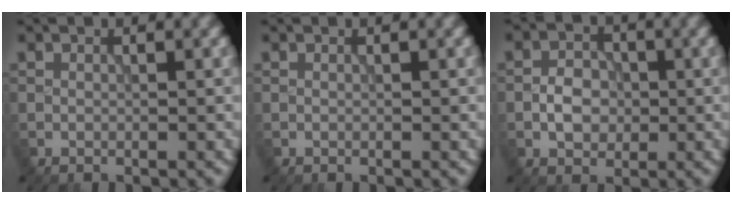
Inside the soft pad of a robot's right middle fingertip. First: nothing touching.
{"total": 0.0}
{"total": 2.9, "force": [-0.6, 2.2, 1.8], "torque": [-0.029, 0.003, -0.015]}